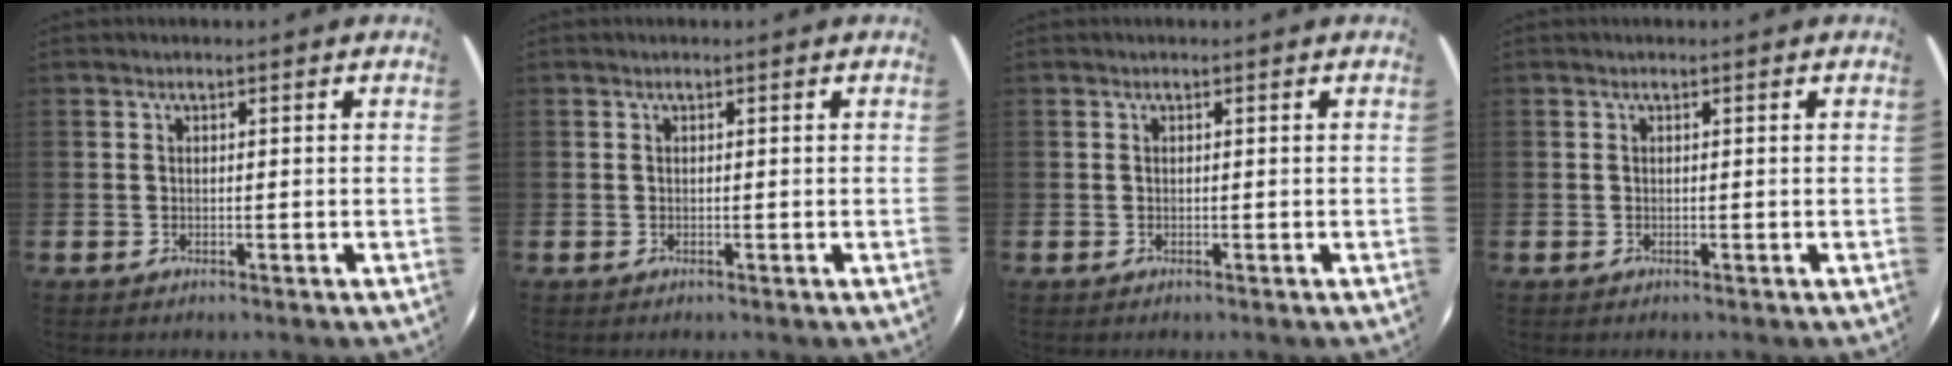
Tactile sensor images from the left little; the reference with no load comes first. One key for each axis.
{"total": 0.0}
{"total": 0.0}
{"total": 0.0}